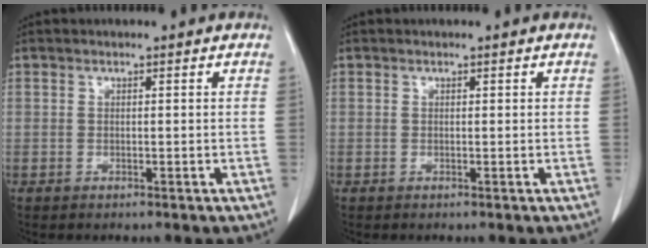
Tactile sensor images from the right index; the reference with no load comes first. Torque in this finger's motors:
{"motor_torque": [-0.08, -0.01, -0.01, 0.01]}